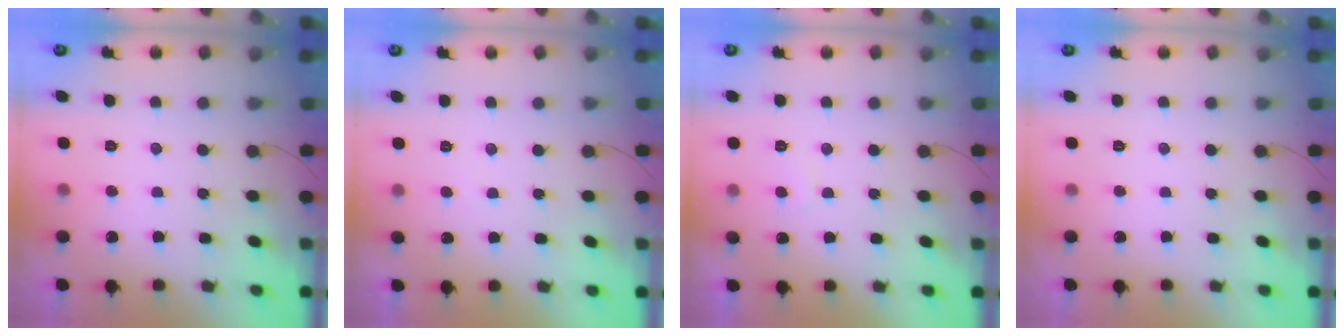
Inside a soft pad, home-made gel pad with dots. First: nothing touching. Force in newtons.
{"total": 0.8, "press": 0.7, "slide": 0.3}
{"total": 2.0, "press": 1.9, "slide": 0.6}
{"total": 0.0}